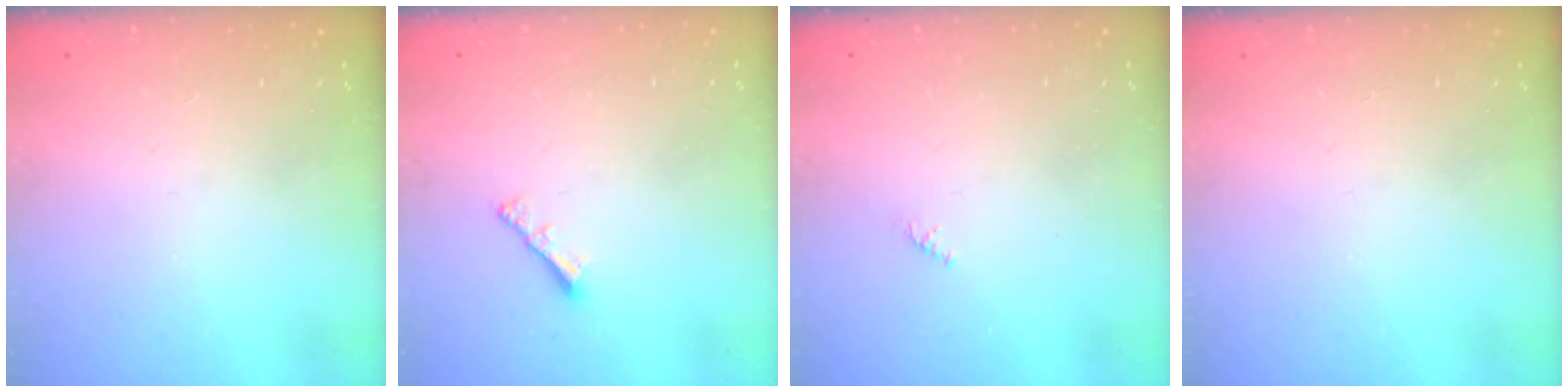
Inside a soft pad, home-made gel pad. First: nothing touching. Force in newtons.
{"total": 2.2, "press": 2.1, "slide": 0.6}
{"total": 0.8, "press": 0.7, "slide": 0.4}
{"total": 0.0}